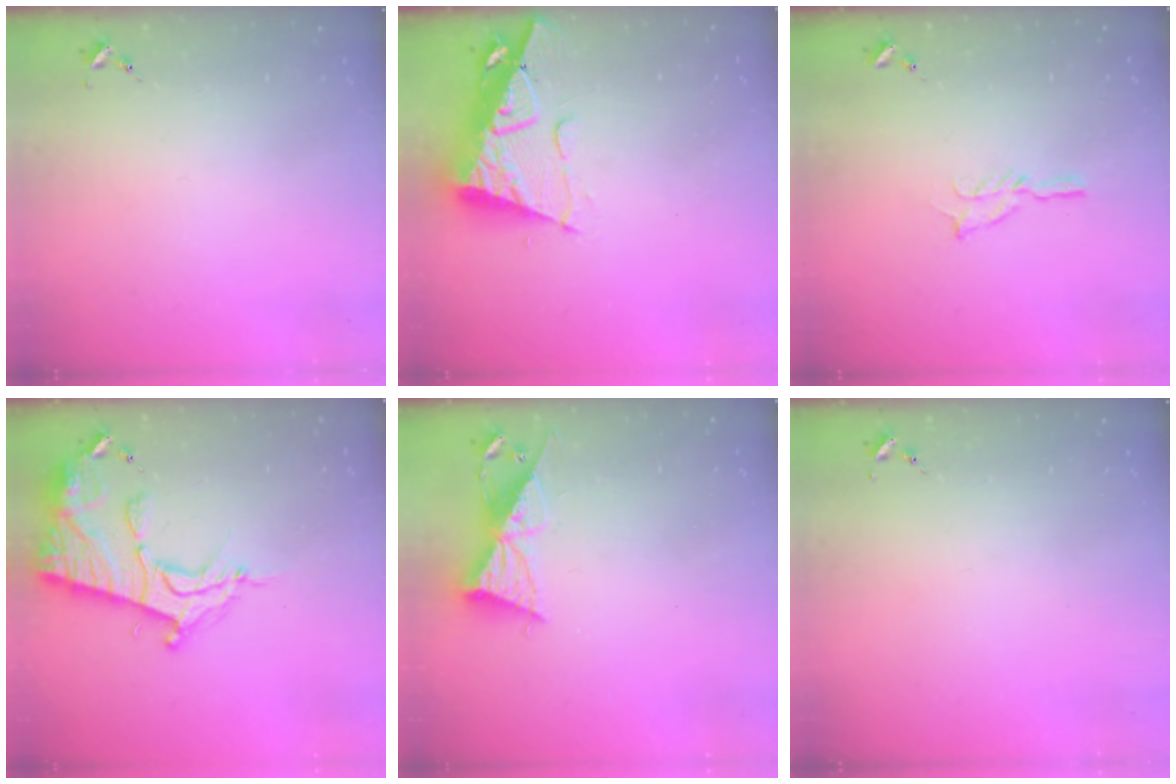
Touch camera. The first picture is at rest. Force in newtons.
{"total": 12.0, "press": 11.9, "slide": 1.3}
{"total": 5.0, "press": 5.0, "slide": 0.5}
{"total": 16.2, "press": 16.1, "slide": 1.4}
{"total": 9.7, "press": 9.7, "slide": 0.7}
{"total": 0.0}